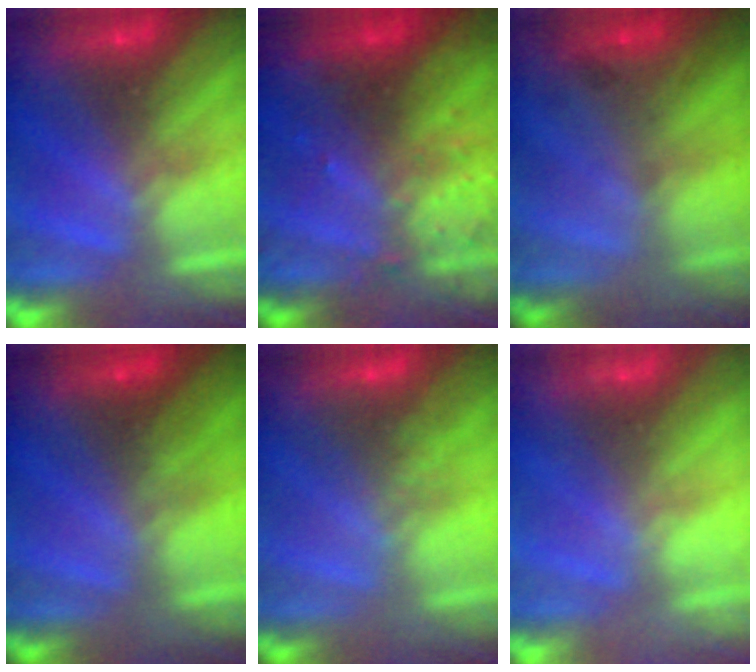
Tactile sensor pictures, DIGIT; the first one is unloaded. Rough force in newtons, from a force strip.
{"total": 5.8}
{"total": 2.2}
{"total": 2.2}
{"total": 2.9}
{"total": 2.3}